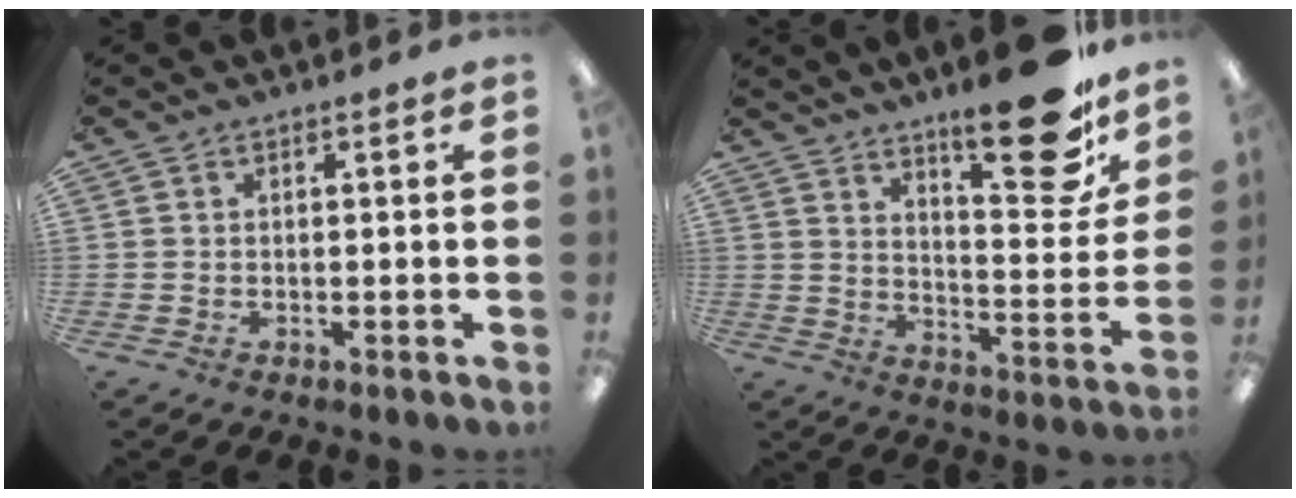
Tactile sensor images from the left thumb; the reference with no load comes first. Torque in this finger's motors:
{"motor_torque": [2.11, 1.23, 1.49, -1.27, 0.33]}